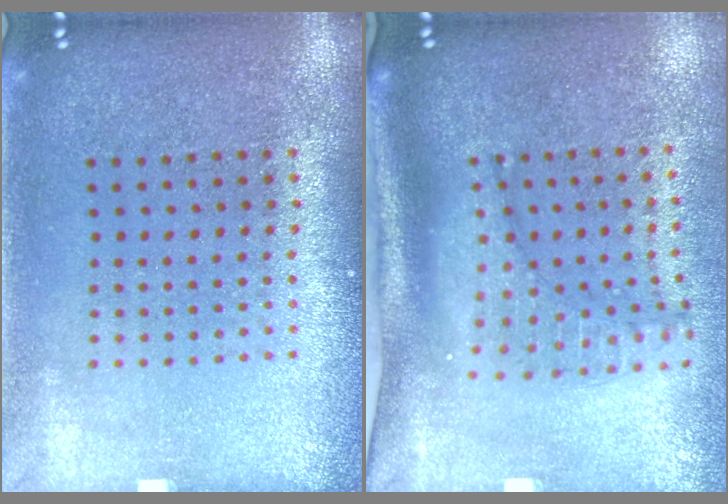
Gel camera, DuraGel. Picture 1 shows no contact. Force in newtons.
{"total": 1.6, "press": 1.3, "slide": 0.9}